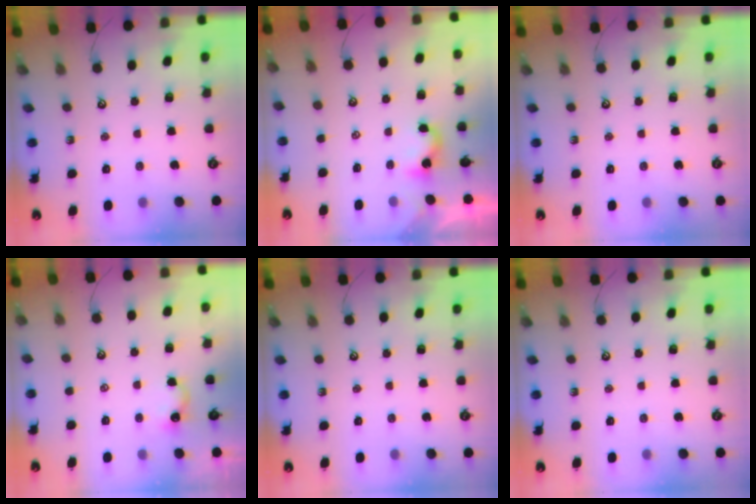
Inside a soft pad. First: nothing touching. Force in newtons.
{"total": 2.3, "press": 2.3, "slide": 0.2}
{"total": 0.0}
{"total": 2.4, "press": 2.4, "slide": 0.2}
{"total": 0.0}
{"total": 0.0}